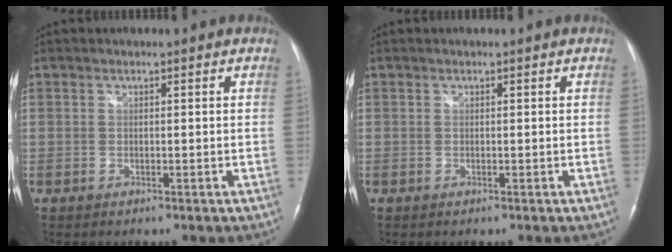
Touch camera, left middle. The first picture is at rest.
{"total": 0.0}